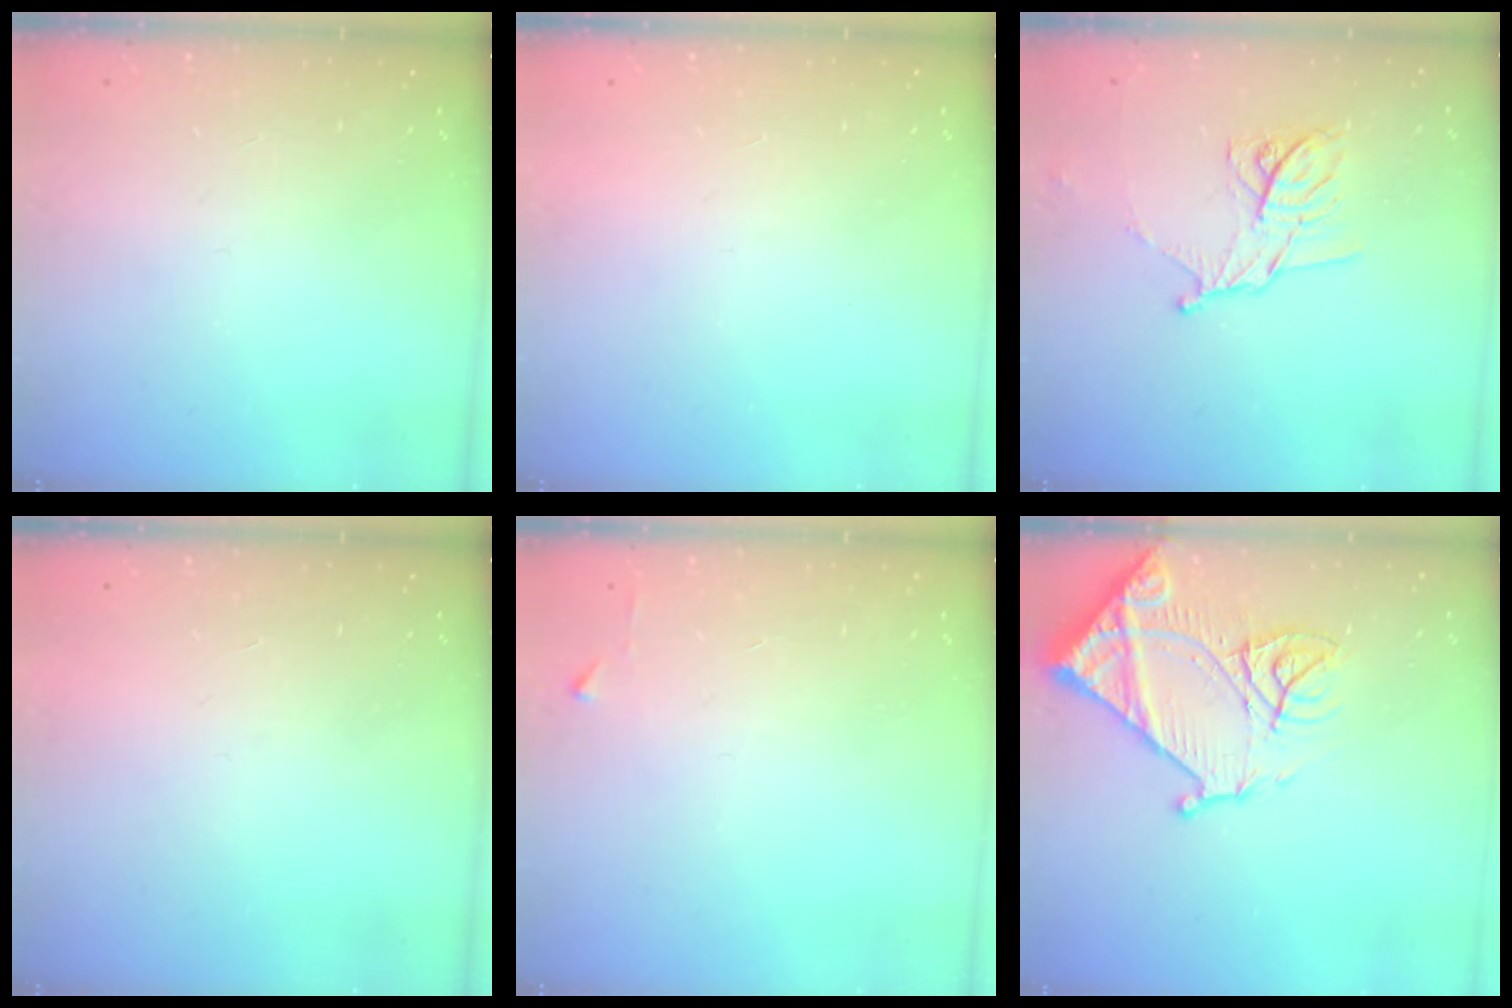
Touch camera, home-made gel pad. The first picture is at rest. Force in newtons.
{"total": 1.6, "press": 1.5, "slide": 0.1}
{"total": 11.3, "press": 11.3, "slide": 0.7}
{"total": 1.6, "press": 1.6, "slide": 0.1}
{"total": 2.4, "press": 2.4, "slide": 0.3}
{"total": 17.7, "press": 17.6, "slide": 1.9}